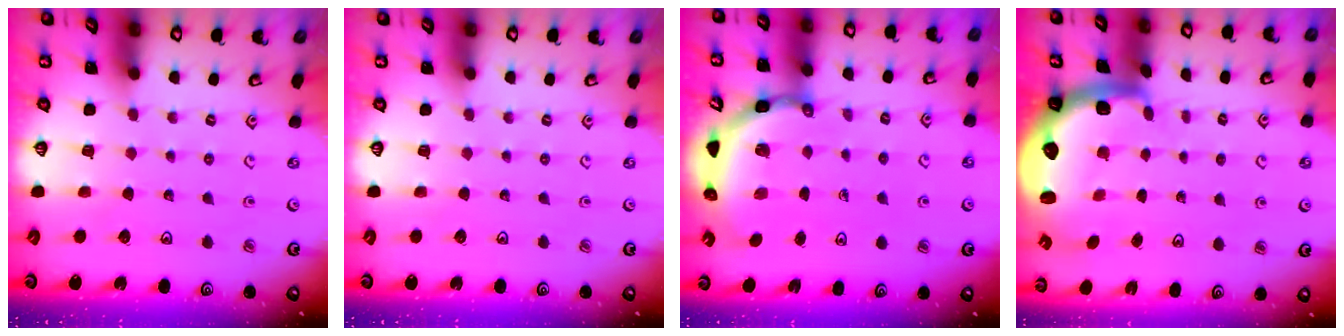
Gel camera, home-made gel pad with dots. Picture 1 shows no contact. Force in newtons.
{"total": 0.0}
{"total": 4.3, "press": 3.9, "slide": 2.0}
{"total": 2.8, "press": 2.5, "slide": 1.4}